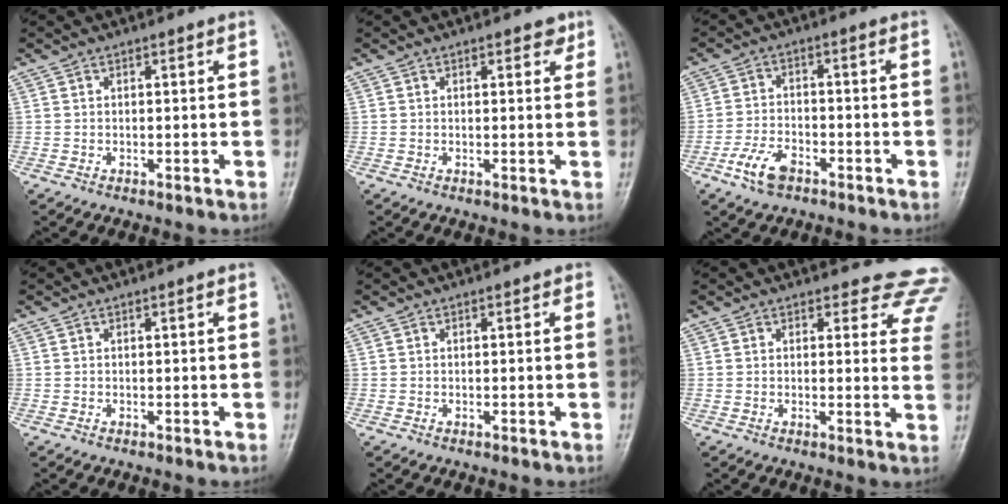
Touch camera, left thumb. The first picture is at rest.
{"total": 1.9, "force": [1.1, 1.0, 1.1], "torque": [-0.001, -0.003, 0.011]}
{"total": 6.1, "force": [-3.6, 3.2, 3.7], "torque": [-0.073, 0.017, -0.069]}
{"total": 0.0}
{"total": 0.0}
{"total": 11.0, "force": [10.2, 3.8, 0.8], "torque": [0.049, -0.079, 0.073]}